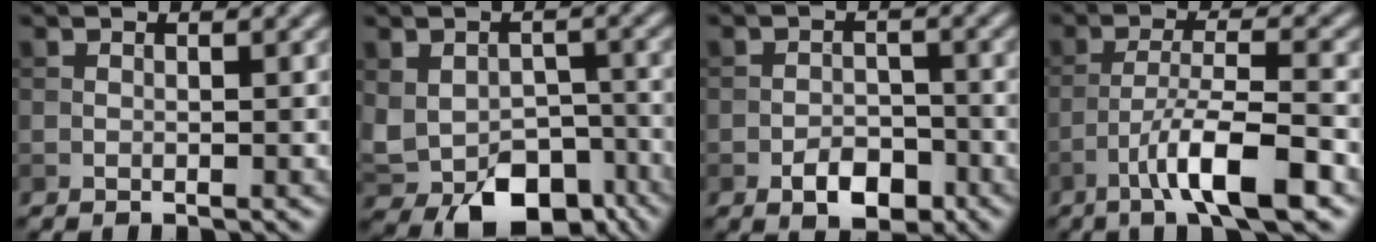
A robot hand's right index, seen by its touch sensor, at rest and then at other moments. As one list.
[{"total": 8.7, "force": [-4.1, 5.4, 5.4], "torque": [-0.094, -0.025, -0.052]}, {"total": 3.6, "force": [-2.0, 2.1, 2.2], "torque": [-0.028, 0.002, -0.036]}, {"total": 7.5, "force": [-4.0, 1.4, 6.1], "torque": [-0.104, 0.009, -0.071]}]